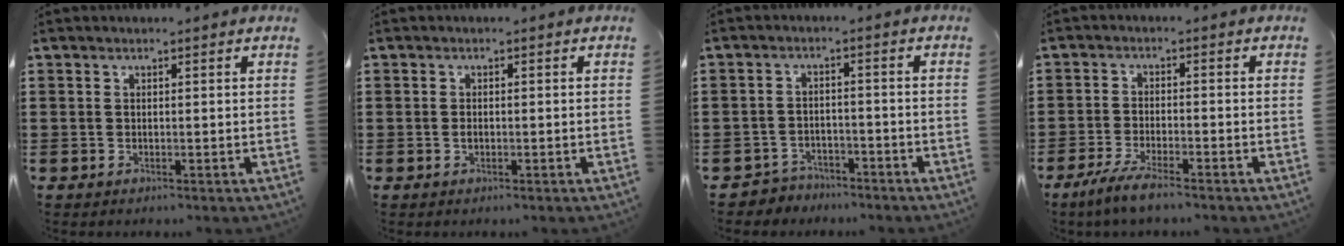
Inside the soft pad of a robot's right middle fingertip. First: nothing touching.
{"total": 0.8, "force": [-0.4, 0.3, 0.6], "torque": [-0.016, -0.006, -0.005]}
{"total": 3.2, "force": [-3.1, 0.7, -0.3], "torque": [-0.006, -0.001, -0.068]}
{"total": 4.5, "force": [-3.7, 0.2, 2.5], "torque": [-0.064, -0.013, -0.074]}